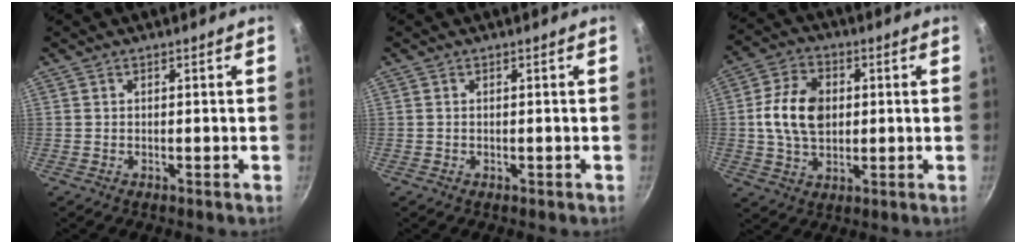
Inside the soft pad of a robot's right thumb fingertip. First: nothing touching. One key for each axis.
{"total": 0.0}
{"total": 11.3, "fx": 0.8, "fy": 7.8, "fz": 8.1, "tx": -0.134, "ty": 0.011, "tz": 0.006}